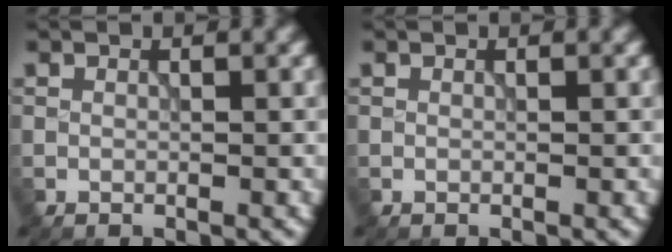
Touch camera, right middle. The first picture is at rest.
{"total": 0.0}